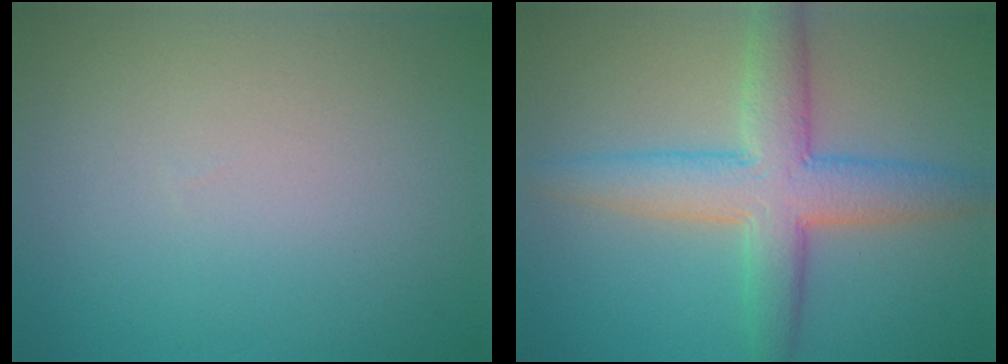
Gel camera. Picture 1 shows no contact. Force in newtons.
{"total": 6.6, "press": 6.6, "slide": 0.1}